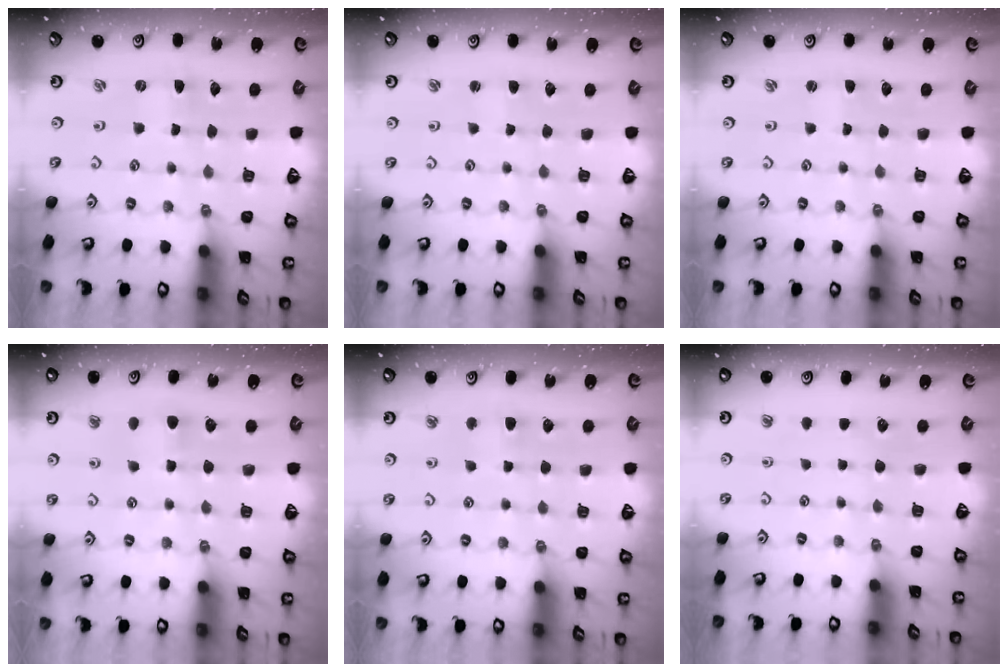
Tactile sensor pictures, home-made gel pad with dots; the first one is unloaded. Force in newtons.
{"total": 1.6, "press": 1.6, "slide": 0.2}
{"total": 0.0}
{"total": 5.3, "press": 5.2, "slide": 0.8}
{"total": 3.6, "press": 3.6, "slide": 0.7}
{"total": 0.0}